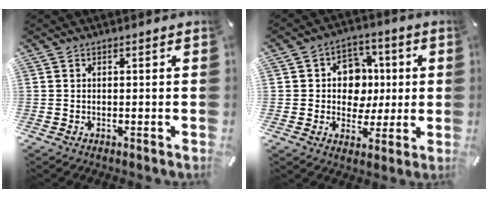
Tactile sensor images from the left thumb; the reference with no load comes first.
{"total": 10.3, "force": [0.8, 9.3, 4.4], "torque": [-0.058, 0.002, 0.019]}